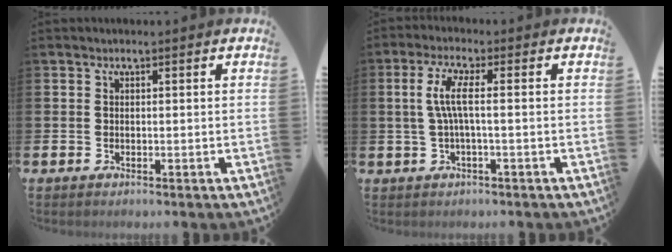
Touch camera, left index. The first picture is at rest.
{"total": 4.4, "force": [0.3, 0.7, 4.4], "torque": [-0.093, 0.003, 0.001]}